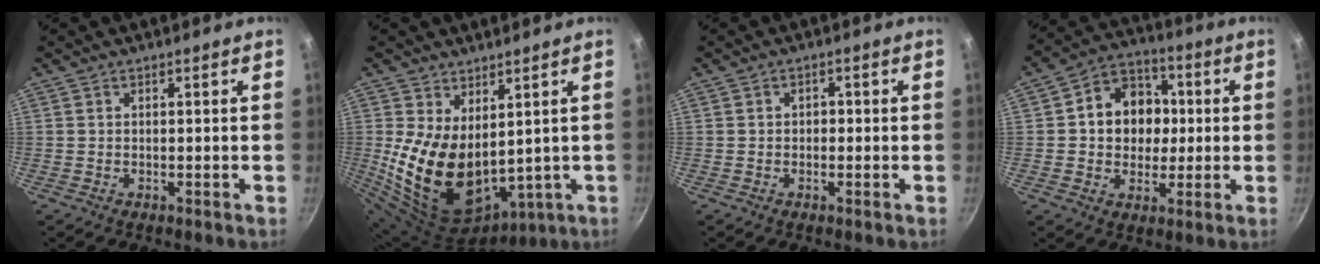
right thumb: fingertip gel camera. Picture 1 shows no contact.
{"total": 16.5, "force": [2.0, 10.0, 12.9], "torque": [-0.225, -0.038, 0.066]}
{"total": 1.4, "force": [-0.3, 1.2, 0.7], "torque": [-0.003, 0.006, -0.007]}
{"total": 12.8, "force": [1.1, 10.7, 6.9], "torque": [-0.063, 0.016, 0.006]}